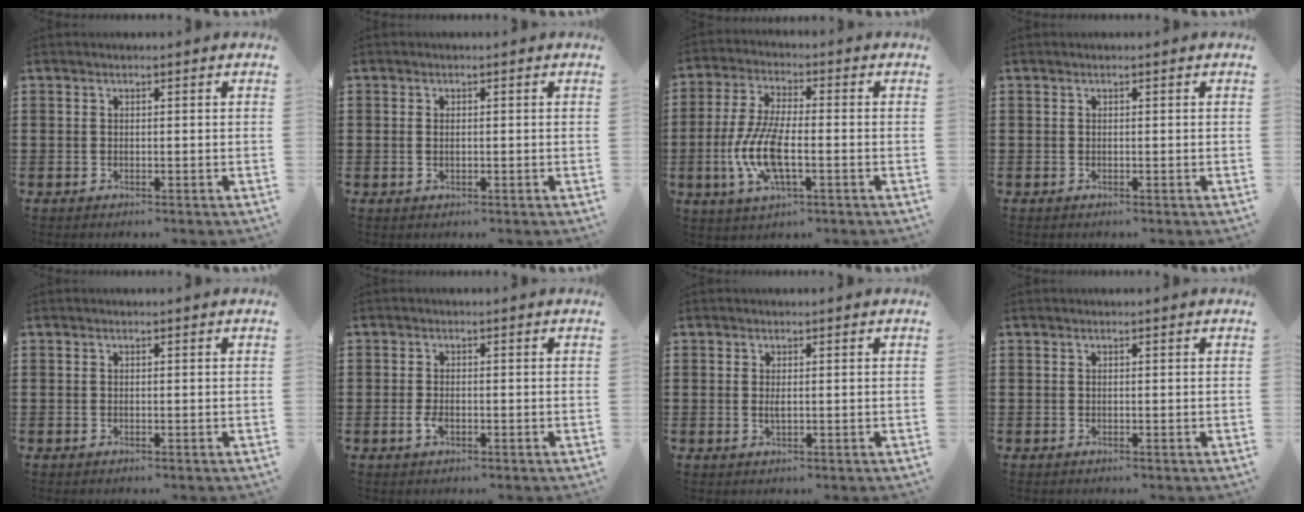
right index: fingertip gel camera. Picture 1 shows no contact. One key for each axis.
{"total": 1.1, "fx": 0.0, "fy": 0.5, "fz": 1.0, "tx": -0.022, "ty": 0.002, "tz": 0.000}
{"total": 9.8, "fx": -2.6, "fy": 3.6, "fz": 8.8, "tx": -0.201, "ty": -0.014, "tz": -0.051}
{"total": 0.0}
{"total": 0.0}
{"total": 2.0, "fx": -0.6, "fy": 0.9, "fz": 1.6, "tx": -0.047, "ty": -0.009, "tz": -0.015}
{"total": 1.3, "fx": 0.2, "fy": 0.3, "fz": 1.3, "tx": -0.026, "ty": -0.001, "tz": 0.004}
{"total": 0.0}